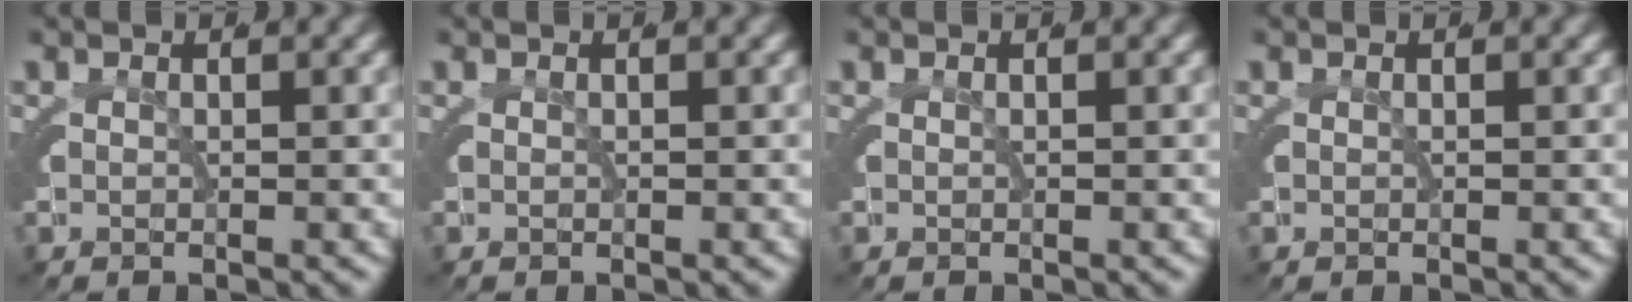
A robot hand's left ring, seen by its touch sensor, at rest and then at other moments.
{"total": 0.0}
{"total": 0.0}
{"total": 0.0}